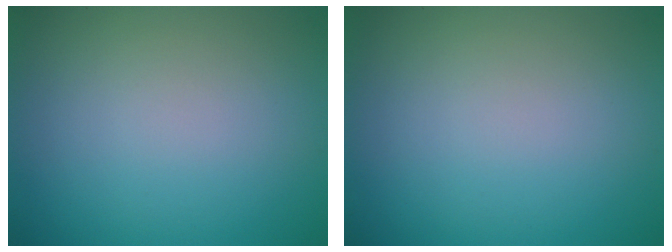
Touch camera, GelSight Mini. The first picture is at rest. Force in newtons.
{"total": 0.0}